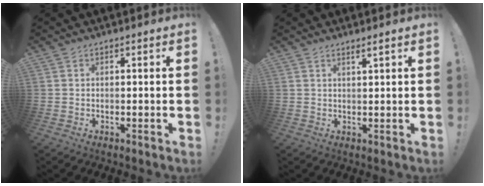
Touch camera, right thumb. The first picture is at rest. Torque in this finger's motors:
{"motor_torque": [-0.06, -0.43, 0.09, 0.22, 0.12]}